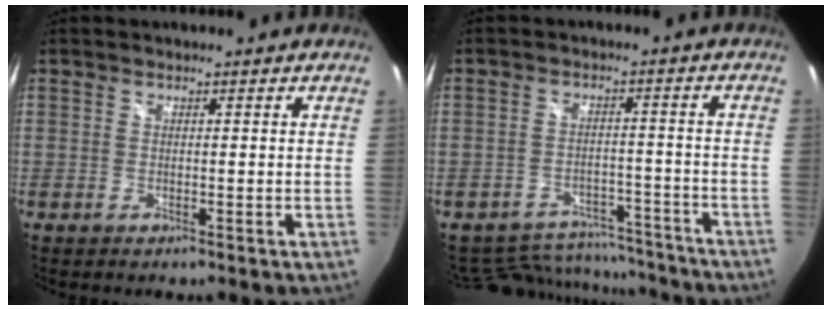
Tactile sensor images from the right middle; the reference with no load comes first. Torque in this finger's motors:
{"motor_torque": [-0.64, -0.50, -0.06, -0.04]}